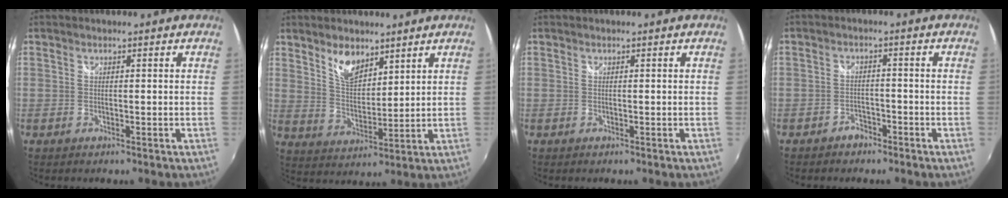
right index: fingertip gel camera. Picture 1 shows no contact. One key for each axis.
{"total": 7.1, "fx": 4.9, "fy": 3.3, "fz": 3.8, "tx": -0.061, "ty": 0.002, "tz": 0.096}
{"total": 0.0}
{"total": 3.0, "fx": -2.4, "fy": 1.7, "fz": 0.5, "tx": -0.018, "ty": 0.011, "tz": -0.037}